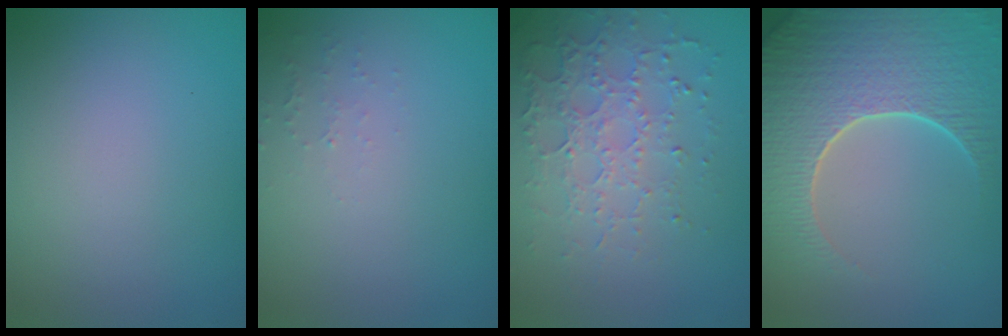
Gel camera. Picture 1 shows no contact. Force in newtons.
{"total": 0.8, "press": 0.8, "slide": 0.3}
{"total": 3.8, "press": 3.6, "slide": 1.2}
{"total": 9.2, "press": 6.6, "slide": 6.4}